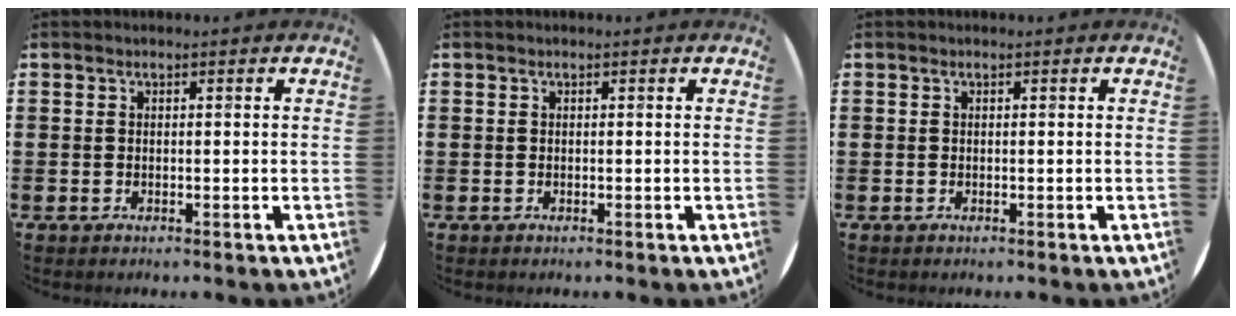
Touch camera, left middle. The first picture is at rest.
{"total": 0.0}
{"total": 0.0}